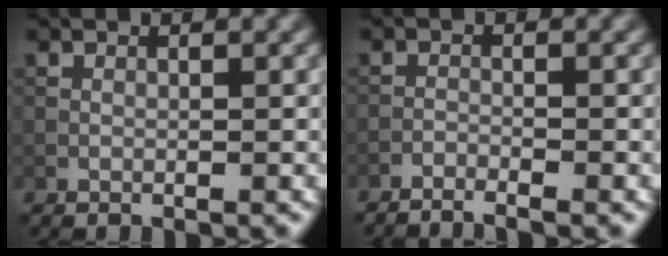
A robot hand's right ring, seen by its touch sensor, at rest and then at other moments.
{"total": 2.2, "force": [-2.1, 0.1, 0.8], "torque": [-0.022, -0.005, -0.041]}